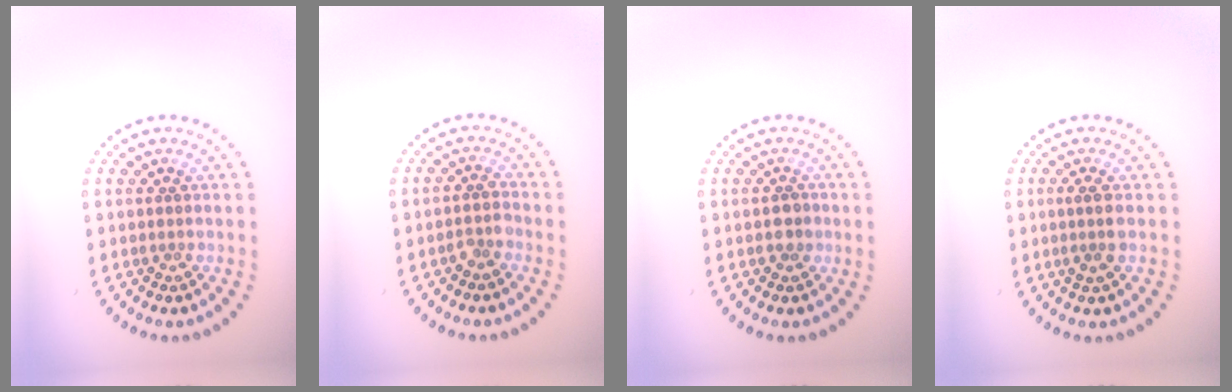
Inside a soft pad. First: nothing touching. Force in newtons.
{"total": 1.4, "press": 1.3, "slide": 0.6}
{"total": 1.2, "press": 1.2, "slide": 0.3}
{"total": 1.5, "press": 1.3, "slide": 0.7}